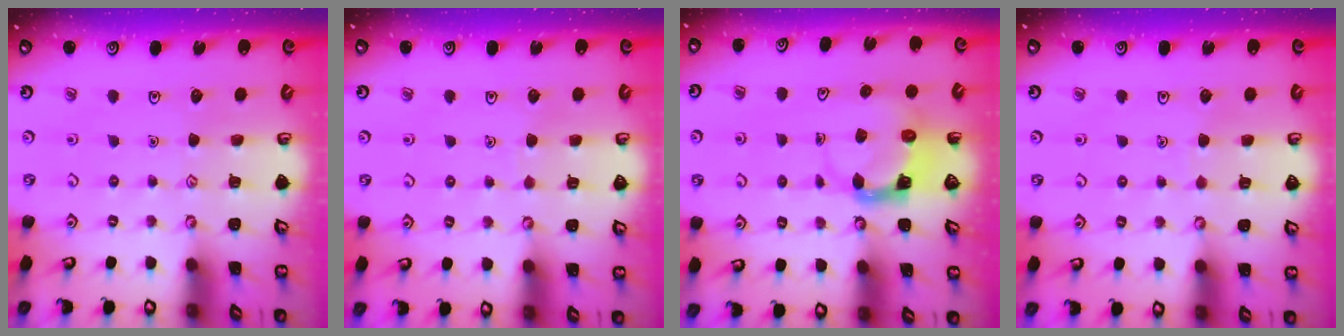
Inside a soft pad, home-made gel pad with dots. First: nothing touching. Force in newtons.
{"total": 1.4, "press": 1.4, "slide": 0.1}
{"total": 3.8, "press": 3.8, "slide": 0.7}
{"total": 1.4, "press": 1.4, "slide": 0.1}